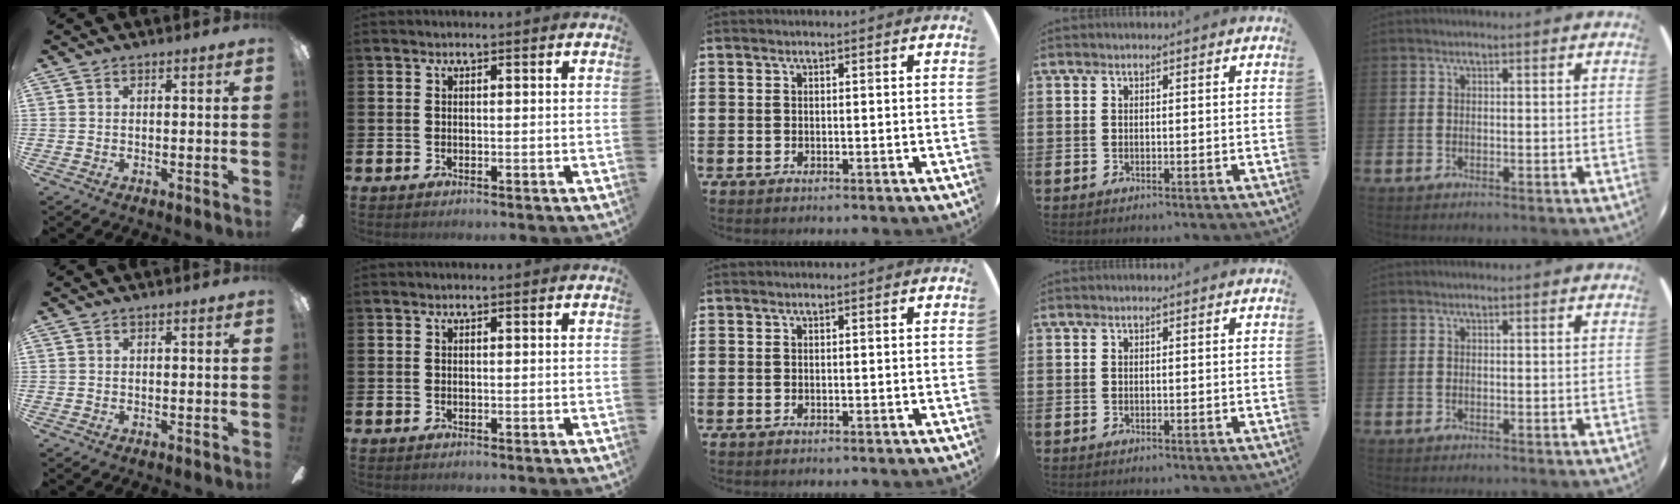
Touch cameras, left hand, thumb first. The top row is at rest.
{}